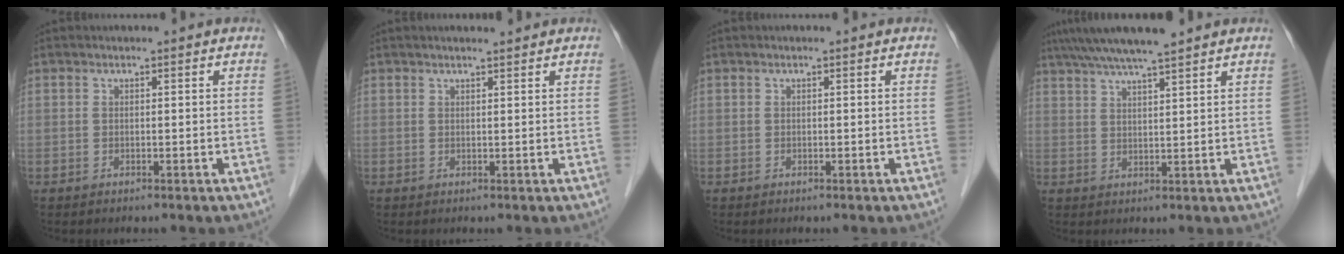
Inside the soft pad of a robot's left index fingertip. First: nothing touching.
{"total": 2.1, "force": [1.9, 0.2, 0.9], "torque": [-0.010, 0.010, 0.025]}
{"total": 0.0}
{"total": 8.3, "force": [6.9, -0.1, 4.5], "torque": [-0.074, 0.025, 0.110]}